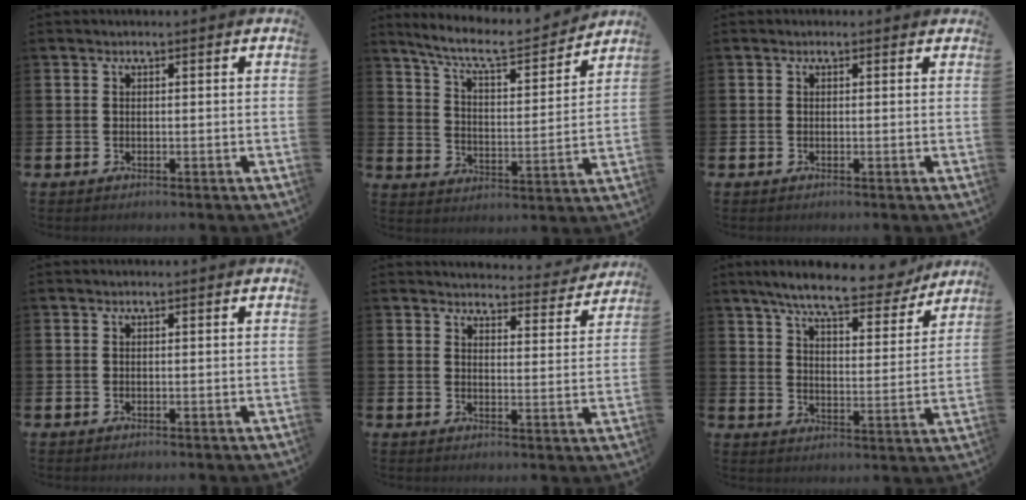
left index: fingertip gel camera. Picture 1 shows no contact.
{"total": 8.4, "force": [7.6, 1.5, 3.4], "torque": [-0.092, -0.050, 0.130]}
{"total": 0.0}
{"total": 0.0}
{"total": 4.2, "force": [4.1, 0.8, 0.3], "torque": [-0.011, -0.033, 0.069]}
{"total": 8.9, "force": [8.0, 1.4, 3.7], "torque": [-0.090, -0.041, 0.140]}